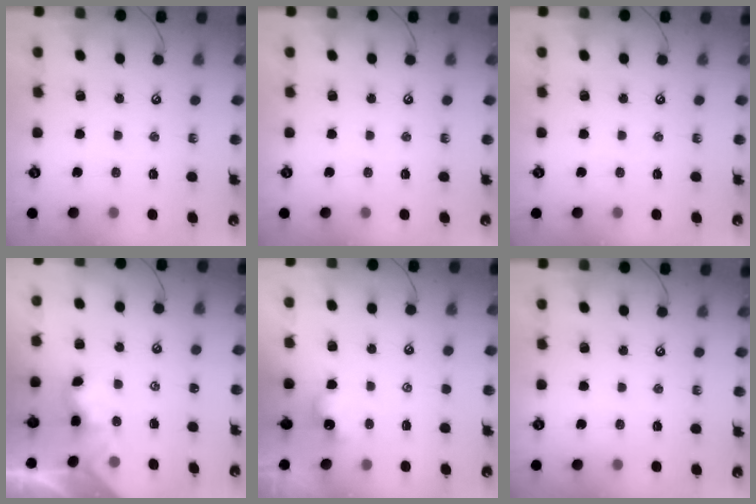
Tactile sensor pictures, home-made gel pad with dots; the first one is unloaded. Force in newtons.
{"total": 0.0}
{"total": 0.0}
{"total": 2.3, "press": 2.3, "slide": 0.1}
{"total": 2.8, "press": 2.8, "slide": 0.1}
{"total": 0.0}